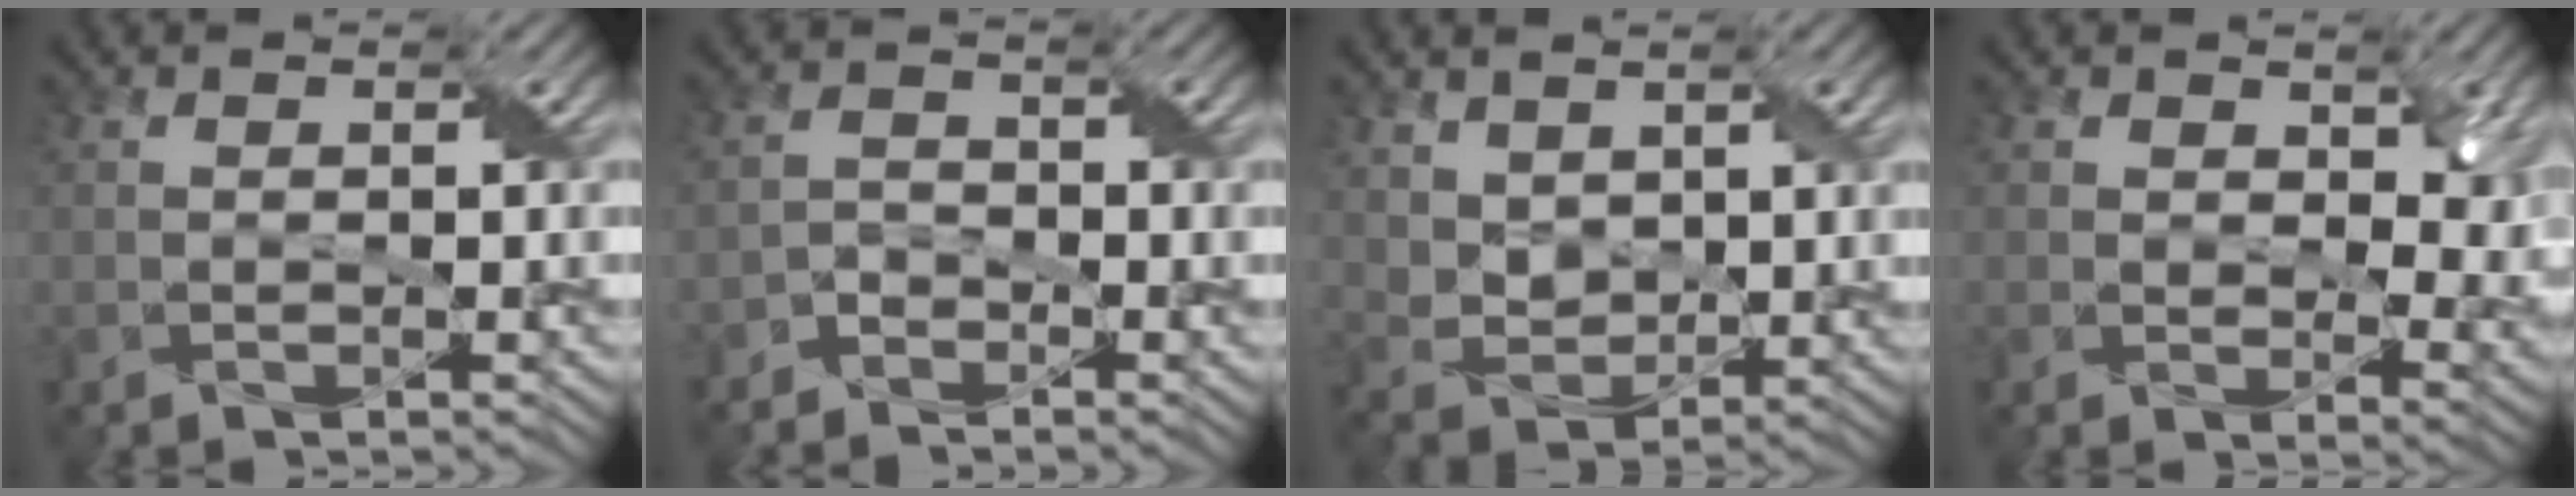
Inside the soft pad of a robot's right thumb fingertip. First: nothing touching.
{"total": 2.3, "force": [-1.8, 1.2, 0.6], "torque": [-0.017, 0.007, -0.044]}
{"total": 4.3, "force": [2.4, 2.9, 2.0], "torque": [-0.062, -0.011, 0.049]}
{"total": 6.4, "force": [2.3, 3.9, 4.6], "torque": [-0.080, -0.011, 0.036]}